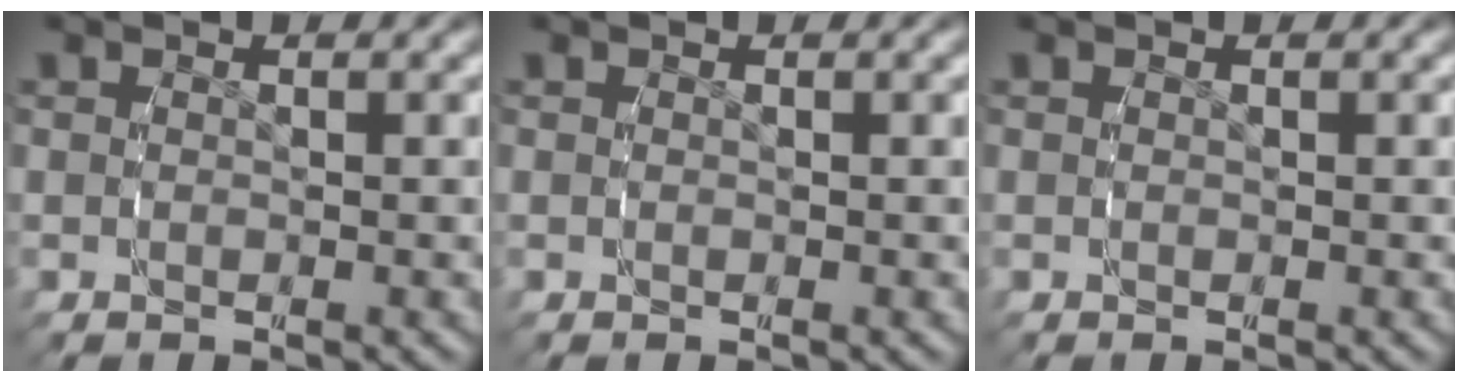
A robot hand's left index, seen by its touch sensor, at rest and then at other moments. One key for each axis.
{"total": 0.0}
{"total": 0.0}